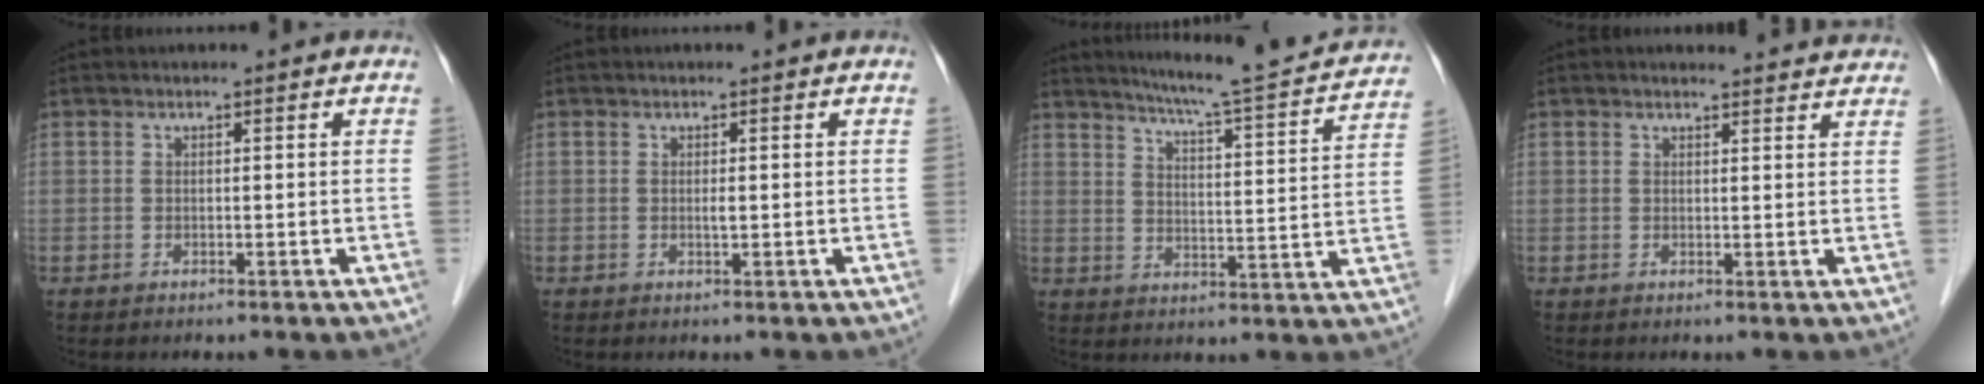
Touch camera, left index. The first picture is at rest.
{"total": 0.6, "force": [0.1, 0.1, 0.6], "torque": [-0.015, -0.002, 0.000]}
{"total": 16.9, "force": [15.6, 0.3, 6.5], "torque": [-0.101, -0.028, 0.199]}
{"total": 5.7, "force": [5.6, 0.8, 0.7], "torque": [-0.002, 0.000, 0.046]}